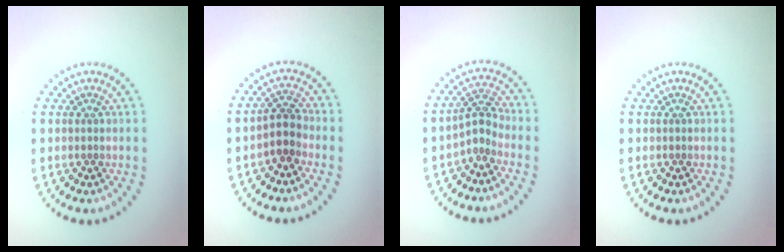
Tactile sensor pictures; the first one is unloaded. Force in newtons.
{"total": 2.2, "press": 1.8, "slide": 1.3}
{"total": 2.1, "press": 1.4, "slide": 1.5}
{"total": 0.0}